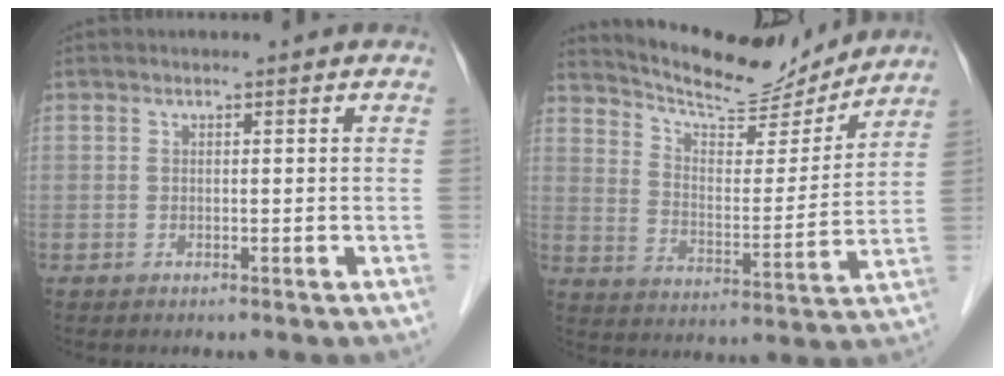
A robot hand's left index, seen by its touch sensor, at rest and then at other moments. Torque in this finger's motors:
{"motor_torque": [0.85, -1.29, 0.34, 0.06]}